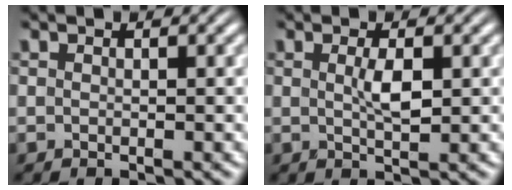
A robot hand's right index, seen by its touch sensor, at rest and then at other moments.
{"total": 2.0, "force": [0.5, 0.0, 1.9], "torque": [-0.032, -0.010, 0.012]}